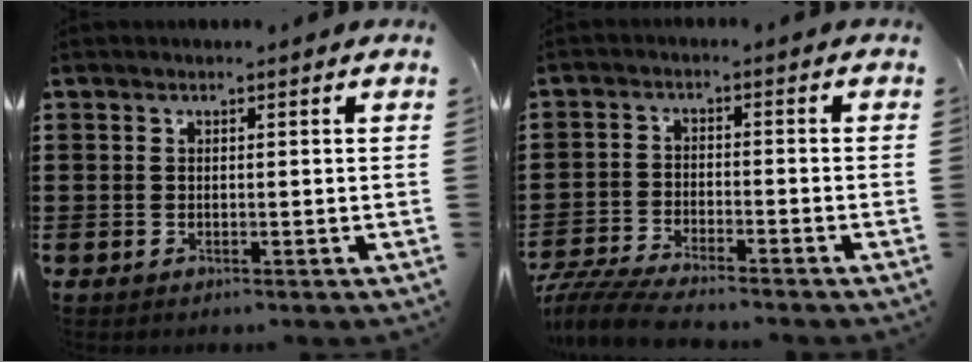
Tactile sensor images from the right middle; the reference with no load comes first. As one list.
[{"total": 5.2, "force": [-5.0, 0.2, 1.6], "torque": [-0.047, -0.011, -0.101]}]